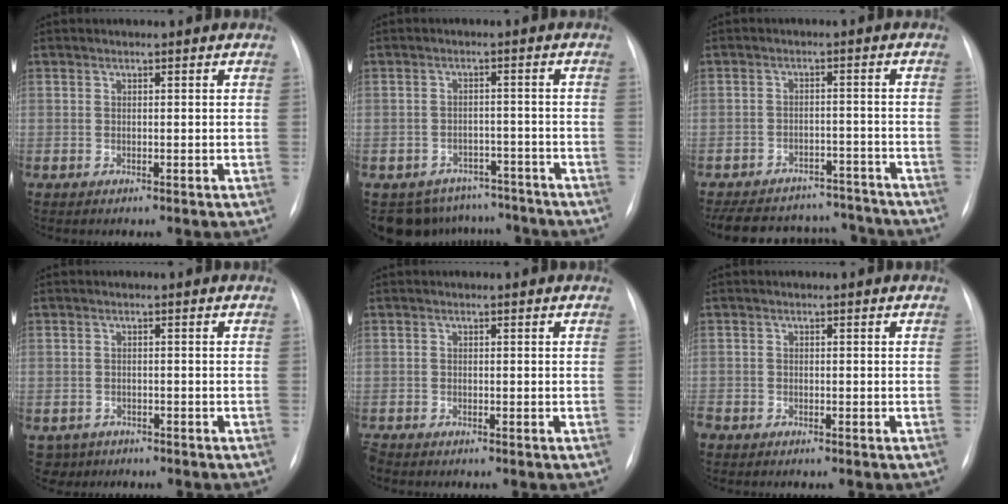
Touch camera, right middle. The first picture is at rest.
{"total": 9.9, "force": [-8.4, 5.2, 0.3], "torque": [0.002, 0.024, -0.103]}
{"total": 18.4, "force": [-16.5, 6.3, 5.1], "torque": [-0.125, 0.010, -0.220]}
{"total": 3.4, "force": [-2.4, 2.3, -0.3], "torque": [0.005, 0.003, -0.040]}
{"total": 1.2, "force": [-1.1, 0.4, 0.3], "torque": [-0.007, -0.003, -0.017]}
{"total": 2.7, "force": [-2.1, 1.6, 0.7], "torque": [-0.016, 0.000, -0.036]}